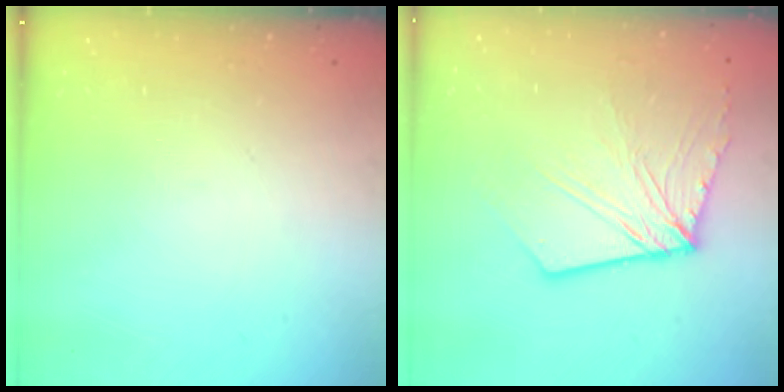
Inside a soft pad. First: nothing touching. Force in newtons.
{"total": 10.6, "press": 10.5, "slide": 1.4}